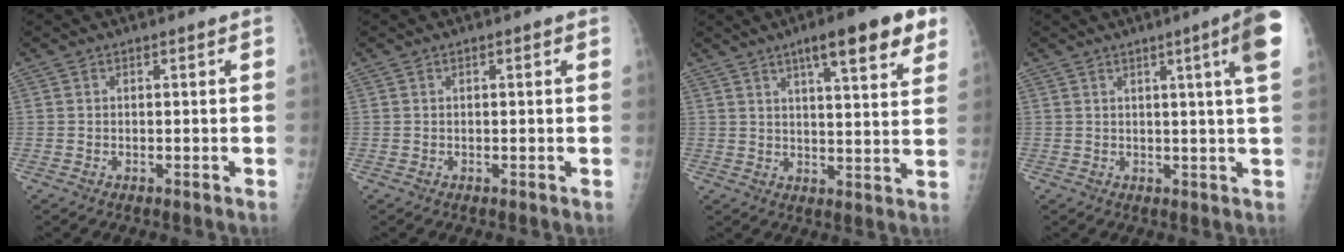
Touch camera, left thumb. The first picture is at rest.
{"total": 0.0}
{"total": 13.7, "force": [8.0, 2.9, 10.7], "torque": [-0.128, -0.027, 0.111]}
{"total": 8.2, "force": [3.2, -0.5, 7.5], "torque": [-0.095, -0.009, 0.036]}